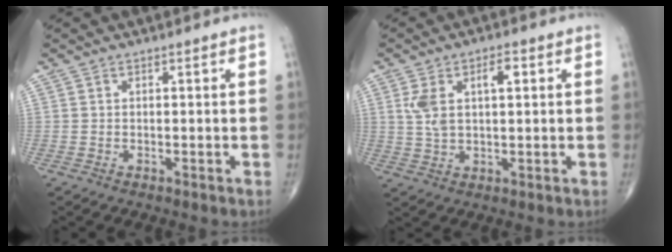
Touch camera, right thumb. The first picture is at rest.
{"total": 7.4, "force": [2.1, 3.6, 6.1], "torque": [-0.118, 0.010, 0.044]}